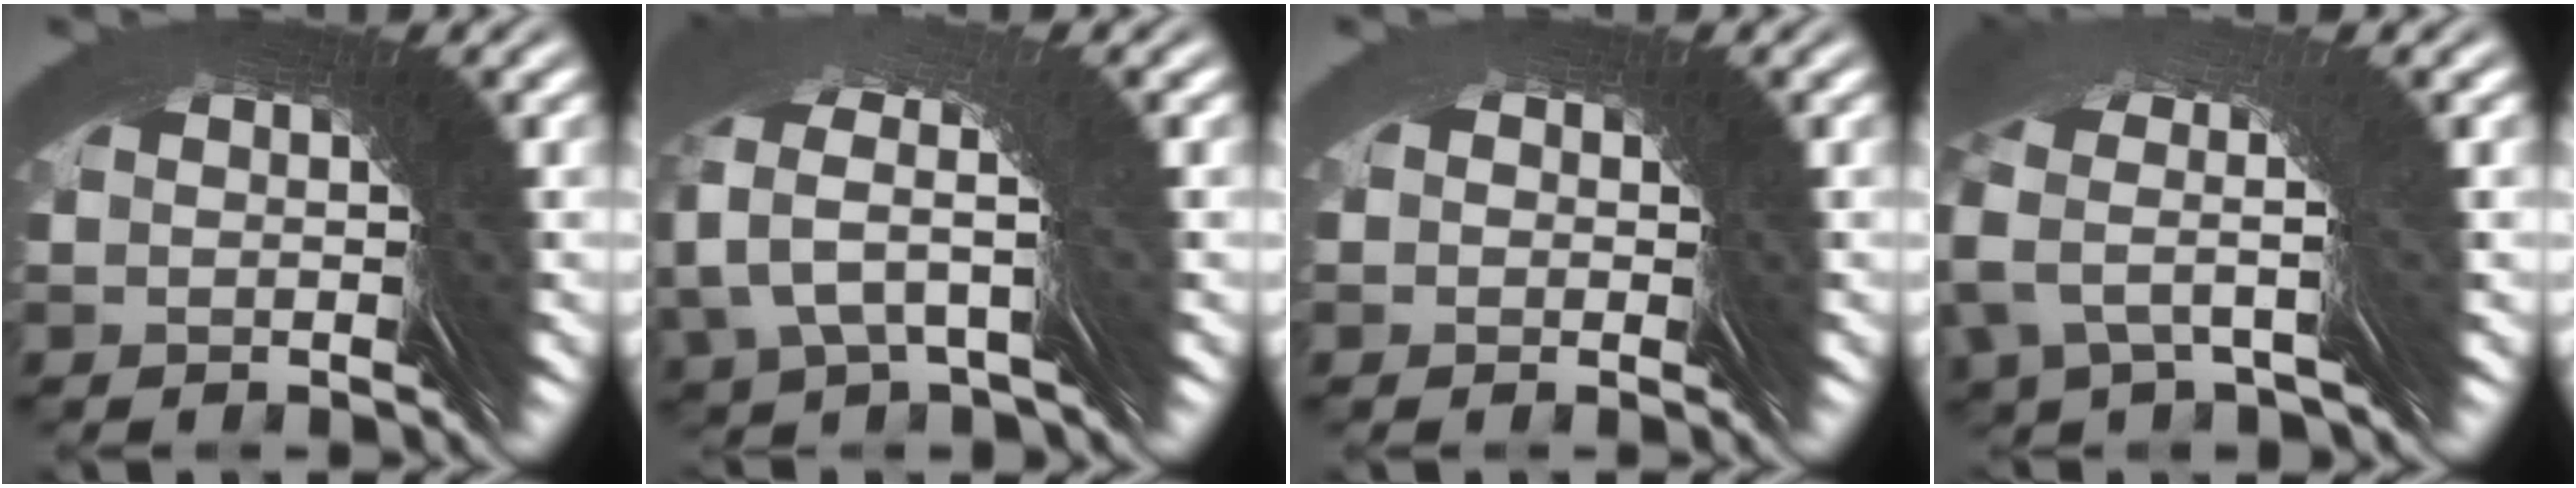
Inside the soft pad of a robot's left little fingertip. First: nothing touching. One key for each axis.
{"total": 5.9, "fx": 5.0, "fy": -2.9, "fz": -1.0, "tx": 0.002, "ty": 0.064, "tz": 0.064}
{"total": 2.5, "fx": 0.3, "fy": 2.3, "fz": 0.9, "tx": -0.018, "ty": 0.002, "tz": -0.001}
{"total": 7.1, "fx": 6.1, "fy": -3.5, "fz": 0.0, "tx": 0.020, "ty": 0.087, "tz": 0.073}